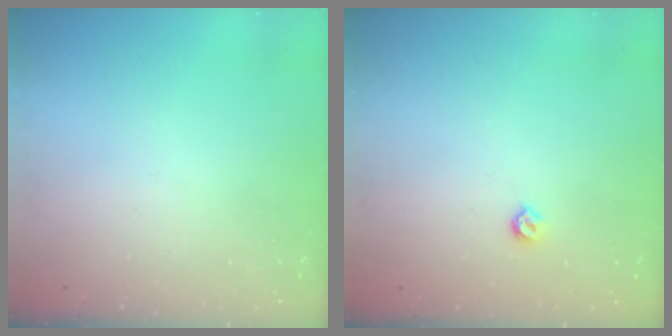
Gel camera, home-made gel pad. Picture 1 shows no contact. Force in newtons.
{"total": 4.0, "press": 3.9, "slide": 0.8}